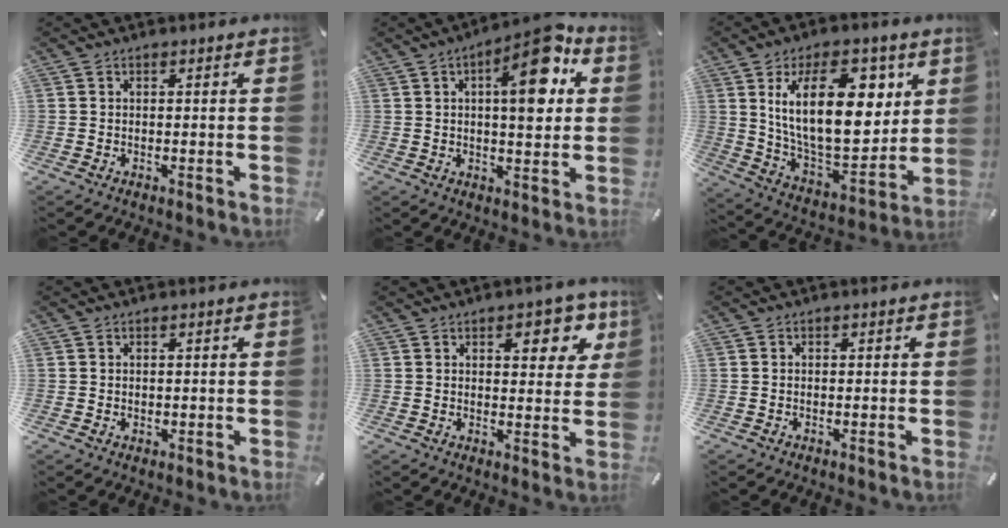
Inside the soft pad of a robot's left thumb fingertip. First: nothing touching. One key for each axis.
{"total": 15.4, "fx": 5.4, "fy": 6.1, "fz": 13.1, "tx": -0.175, "ty": -0.025, "tz": 0.080}
{"total": 24.8, "fx": 8.8, "fy": 13.0, "fz": 19.2, "tx": -0.322, "ty": -0.036, "tz": 0.140}
{"total": 0.7, "fx": 0.2, "fy": 0.6, "fz": 0.2, "tx": -0.004, "ty": 0.003, "tz": 0.004}
{"total": 9.4, "fx": 4.8, "fy": 4.8, "fz": 6.4, "tx": -0.064, "ty": -0.021, "tz": 0.075}
{"total": 0.6, "fx": 0.0, "fy": 0.4, "fz": 0.4, "tx": -0.008, "ty": 0.001, "tz": 0.000}